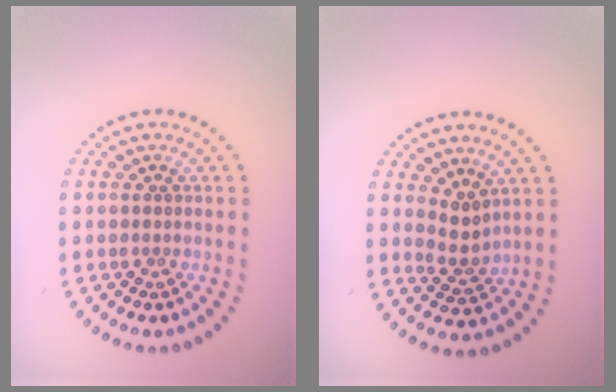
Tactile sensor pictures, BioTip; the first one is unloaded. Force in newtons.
{"total": 2.1, "press": 1.5, "slide": 1.4}